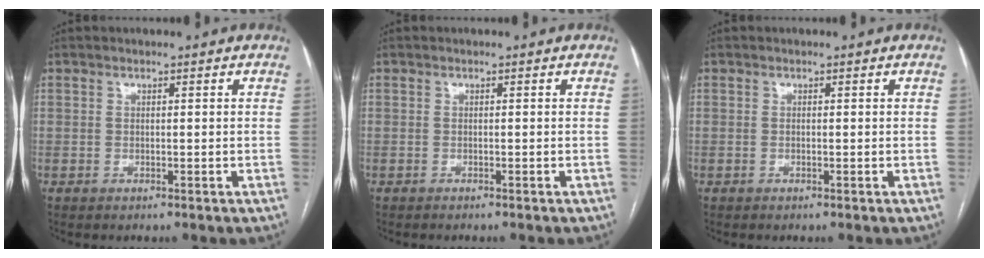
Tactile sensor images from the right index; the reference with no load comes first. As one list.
[{"total": 1.3, "force": [-1.3, 0.2, 0.4], "torque": [-0.003, -0.002, -0.016]}, {"total": 0.0}]